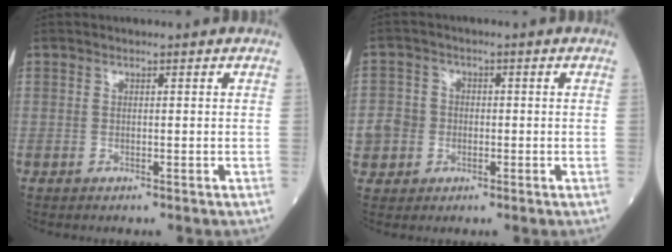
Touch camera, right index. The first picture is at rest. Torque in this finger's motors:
{"motor_torque": [0.09, -0.01, 0.09, 0.04]}